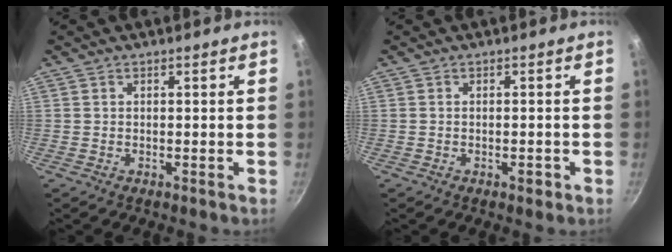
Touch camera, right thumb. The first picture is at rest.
{"total": 1.6, "force": [-0.7, 0.7, 1.2], "torque": [-0.019, 0.004, -0.010]}